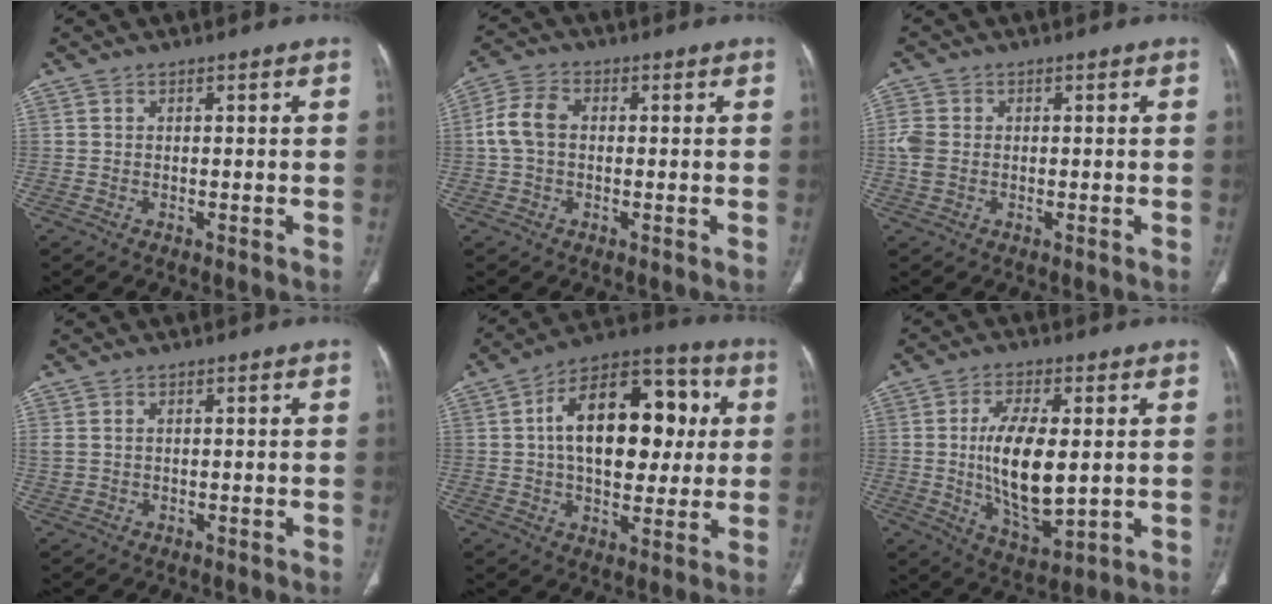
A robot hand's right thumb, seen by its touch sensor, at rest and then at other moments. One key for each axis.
{"total": 6.6, "fx": 0.2, "fy": 4.6, "fz": 4.7, "tx": -0.100, "ty": 0.021, "tz": -0.002}
{"total": 4.0, "fx": -0.1, "fy": 3.1, "fz": 2.6, "tx": -0.075, "ty": 0.004, "tz": -0.004}
{"total": 2.4, "fx": 0.5, "fy": 1.7, "fz": 1.6, "tx": -0.051, "ty": 0.010, "tz": 0.016}
{"total": 21.2, "fx": 3.3, "fy": 12.4, "fz": 16.9, "tx": -0.224, "ty": 0.023, "tz": 0.046}
{"total": 13.6, "fx": 0.4, "fy": 5.9, "fz": 12.3, "tx": -0.217, "ty": -0.020, "tz": 0.017}